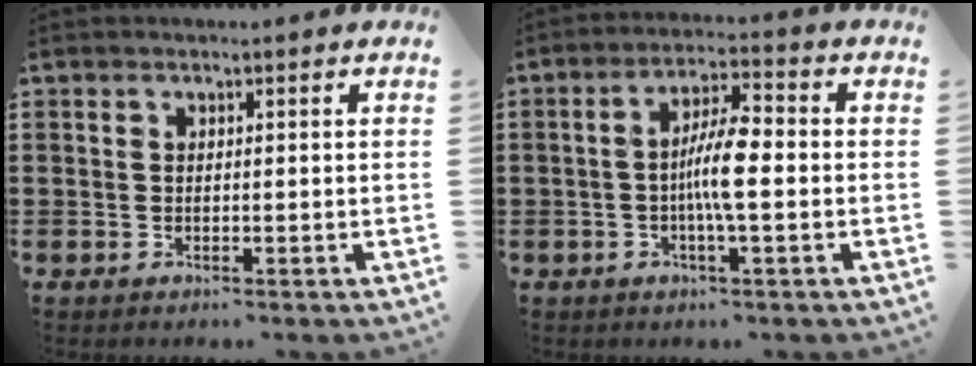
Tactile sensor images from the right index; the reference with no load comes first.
{"total": 7.2, "force": [-0.9, 1.3, 7.0], "torque": [-0.137, -0.001, -0.023]}